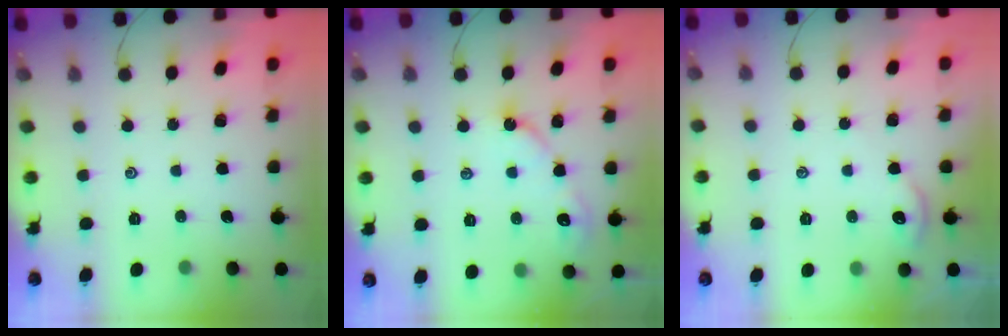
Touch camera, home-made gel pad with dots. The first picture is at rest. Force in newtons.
{"total": 5.9, "press": 5.8, "slide": 0.6}
{"total": 2.2, "press": 2.2, "slide": 0.2}